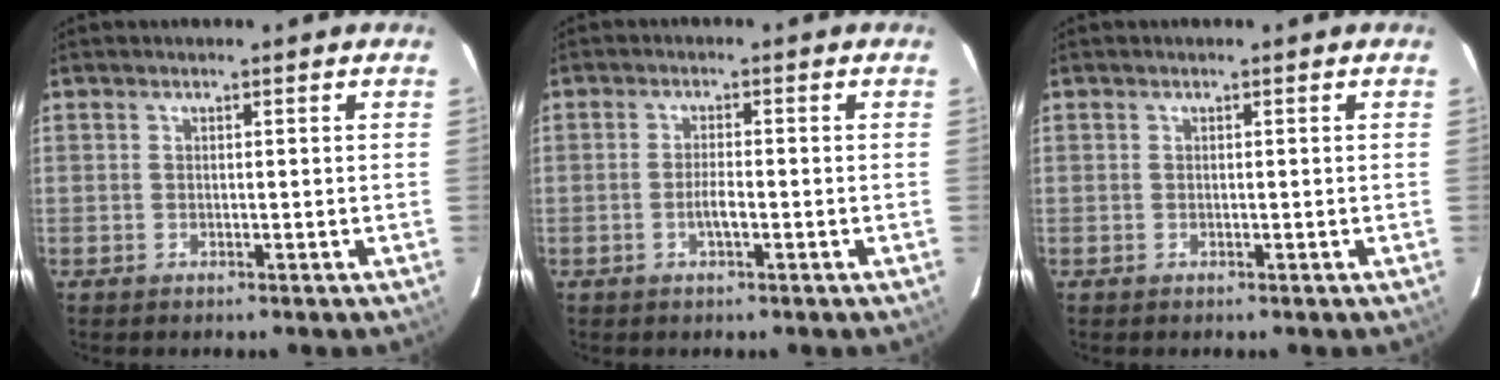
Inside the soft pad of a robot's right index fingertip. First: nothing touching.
{"total": 2.5, "force": [-1.0, 0.5, 2.2], "torque": [-0.044, 0.000, -0.019]}
{"total": 0.0}